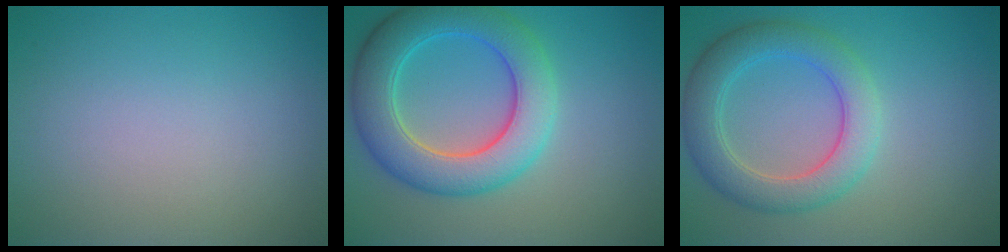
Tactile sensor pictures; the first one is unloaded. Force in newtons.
{"total": 7.4, "press": 7.4, "slide": 0.5}
{"total": 5.2, "press": 5.2, "slide": 0.2}